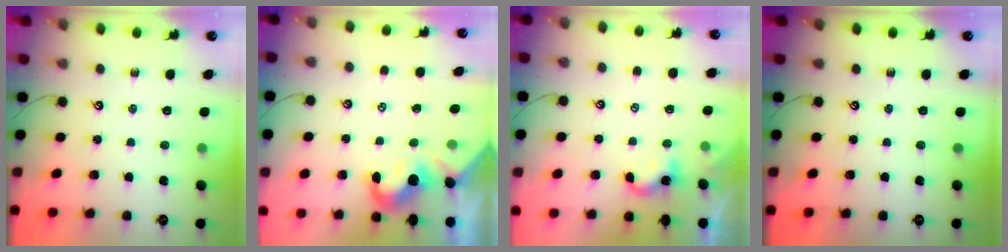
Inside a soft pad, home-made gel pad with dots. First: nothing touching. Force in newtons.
{"total": 1.5, "press": 1.3, "slide": 0.8}
{"total": 2.8, "press": 2.7, "slide": 0.3}
{"total": 0.0}